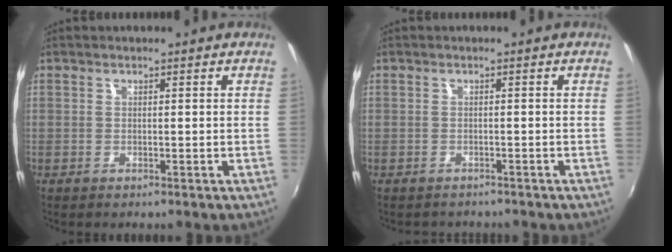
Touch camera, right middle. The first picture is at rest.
{"total": 2.1, "force": [-1.9, 0.8, 0.2], "torque": [-0.009, -0.009, -0.027]}